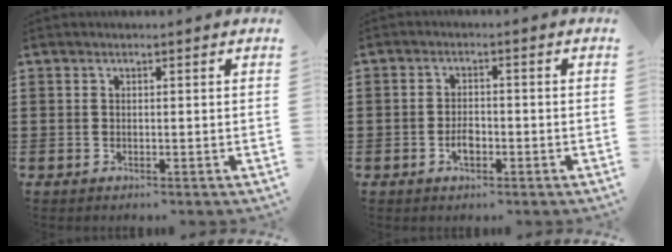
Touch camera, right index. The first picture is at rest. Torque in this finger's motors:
{"motor_torque": [2.14, 0.00, 0.51, 0.05]}